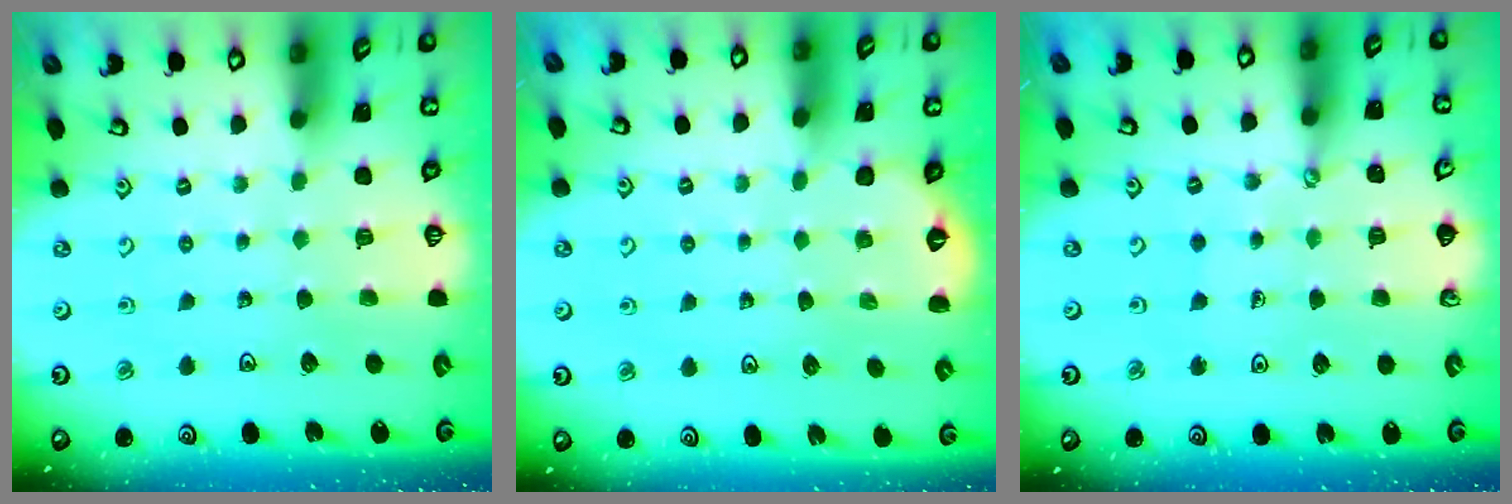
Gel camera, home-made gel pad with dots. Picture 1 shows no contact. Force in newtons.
{"total": 2.1, "press": 1.0, "slide": 1.8}
{"total": 0.6, "press": 0.6, "slide": 0.1}